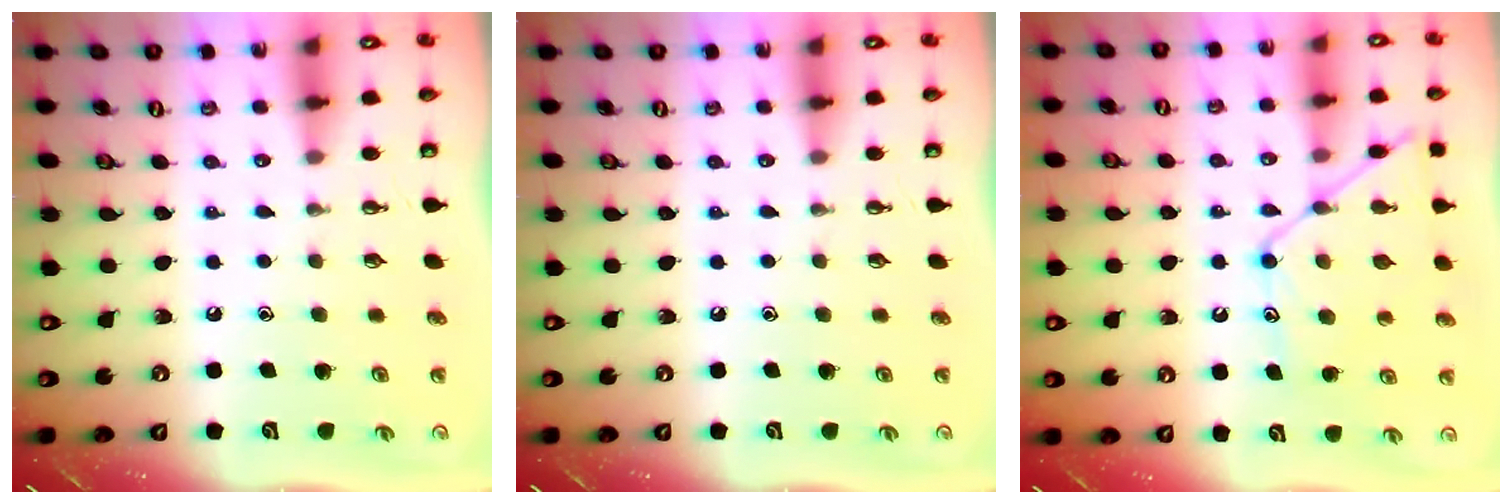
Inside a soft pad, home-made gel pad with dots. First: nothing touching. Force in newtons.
{"total": 0.0}
{"total": 12.4, "press": 12.4, "slide": 1.0}